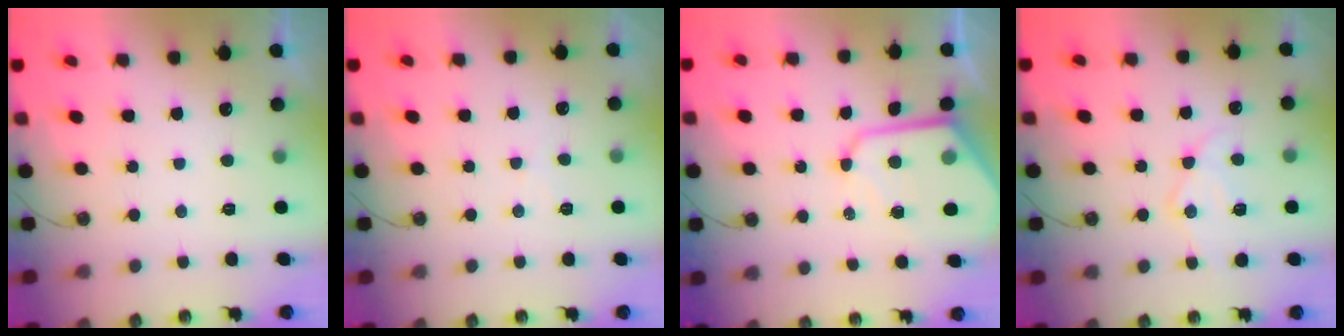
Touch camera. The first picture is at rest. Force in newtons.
{"total": 4.8, "press": 4.7, "slide": 0.8}
{"total": 11.7, "press": 11.7, "slide": 1.0}
{"total": 12.1, "press": 12.1, "slide": 1.1}